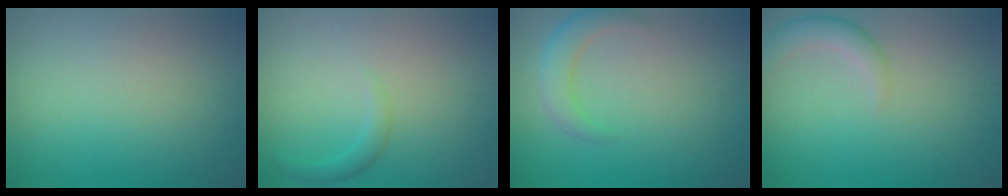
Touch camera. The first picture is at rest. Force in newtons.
{"total": 1.4, "press": 1.4, "slide": 0.1}
{"total": 2.9, "press": 2.9, "slide": 0.2}
{"total": 2.4, "press": 2.4, "slide": 0.2}